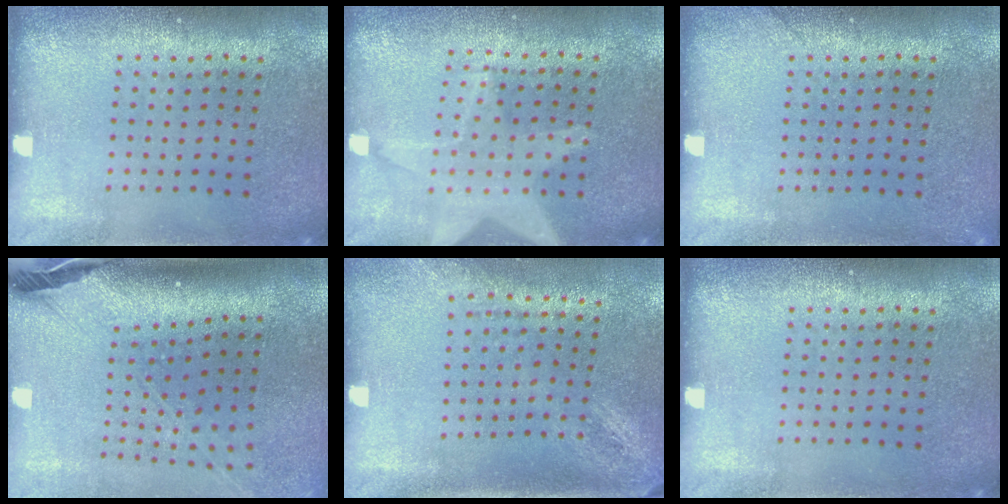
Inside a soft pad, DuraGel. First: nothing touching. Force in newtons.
{"total": 1.3, "press": 1.2, "slide": 0.3}
{"total": 0.7, "press": 0.7, "slide": 0.1}
{"total": 2.6, "press": 1.9, "slide": 1.8}
{"total": 2.0, "press": 1.6, "slide": 1.3}
{"total": 0.0}